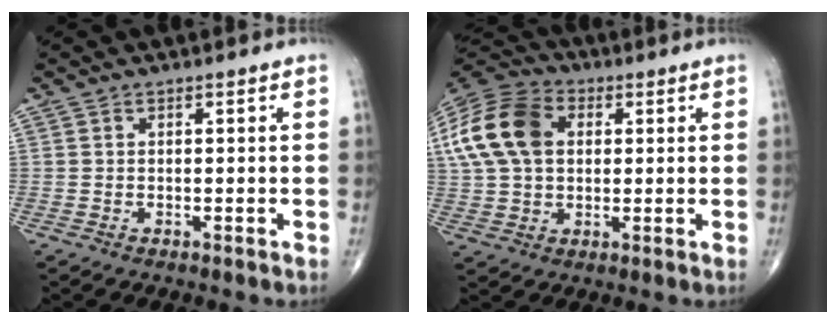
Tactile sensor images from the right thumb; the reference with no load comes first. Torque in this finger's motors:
{"motor_torque": [-0.15, 0.82, 0.52, 0.06, 0.29]}